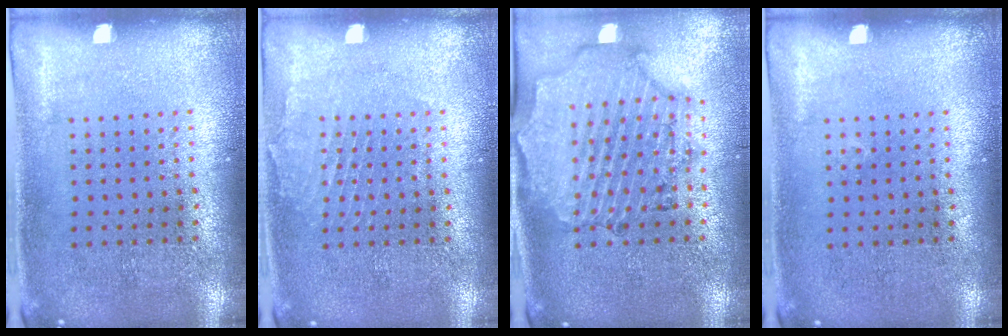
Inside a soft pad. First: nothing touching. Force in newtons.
{"total": 1.2, "press": 1.1, "slide": 0.1}
{"total": 1.7, "press": 1.7, "slide": 0.3}
{"total": 0.0}